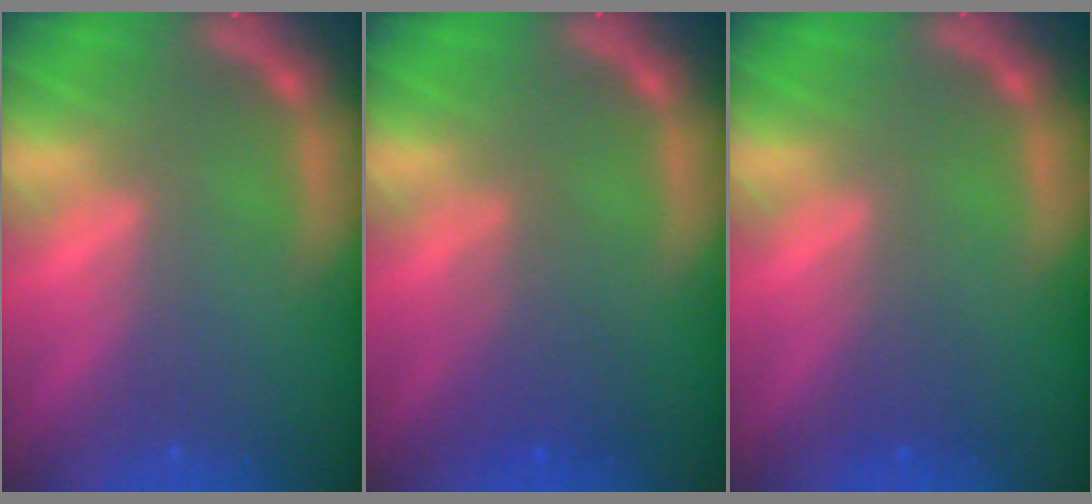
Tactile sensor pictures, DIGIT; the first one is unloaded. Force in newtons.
{"total": 2.9}
{"total": 1.5}